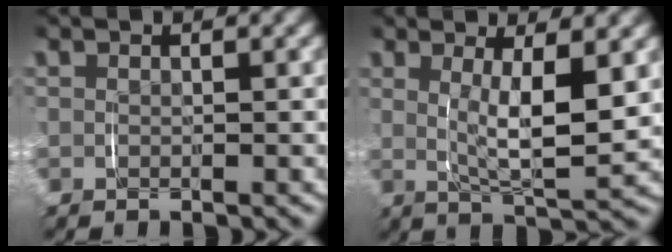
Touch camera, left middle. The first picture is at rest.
{"total": 5.6, "force": [1.0, 1.7, 5.2], "torque": [-0.089, -0.015, 0.022]}